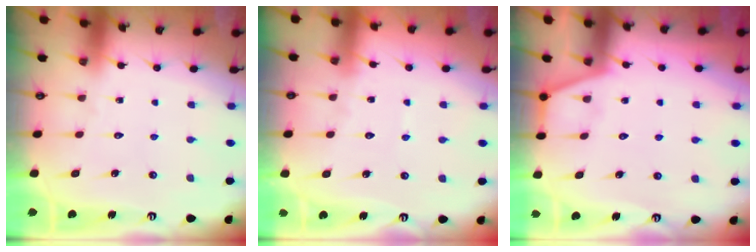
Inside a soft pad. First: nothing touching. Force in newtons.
{"total": 4.0, "press": 3.9, "slide": 0.6}
{"total": 2.6, "press": 2.6, "slide": 0.3}